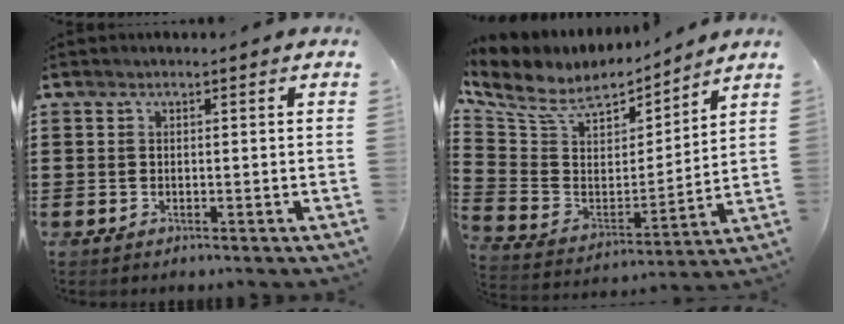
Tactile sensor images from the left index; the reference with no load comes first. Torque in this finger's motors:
{"motor_torque": [1.08, -1.06, 0.10, 0.10]}